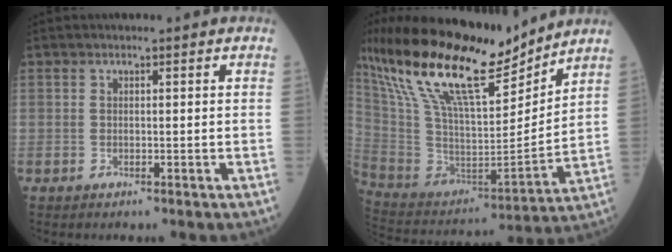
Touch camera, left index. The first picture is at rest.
{"total": 23.5, "force": [17.8, 5.0, 14.5], "torque": [-0.278, 0.001, 0.325]}